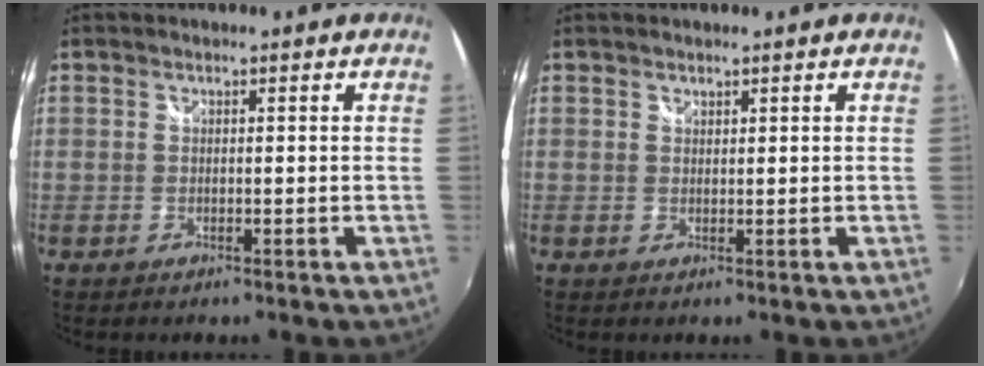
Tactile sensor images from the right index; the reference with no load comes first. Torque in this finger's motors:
{"motor_torque": [-0.19, 0.02, -0.03, -0.01]}